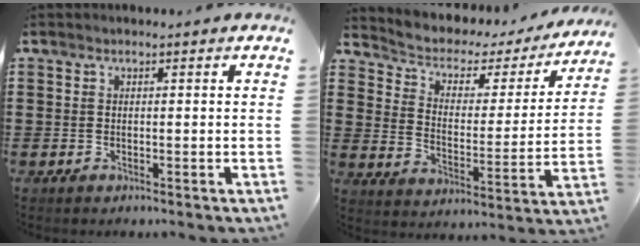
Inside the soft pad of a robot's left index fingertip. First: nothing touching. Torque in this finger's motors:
{"motor_torque": [2.14, 0.00, -0.53, -0.21]}